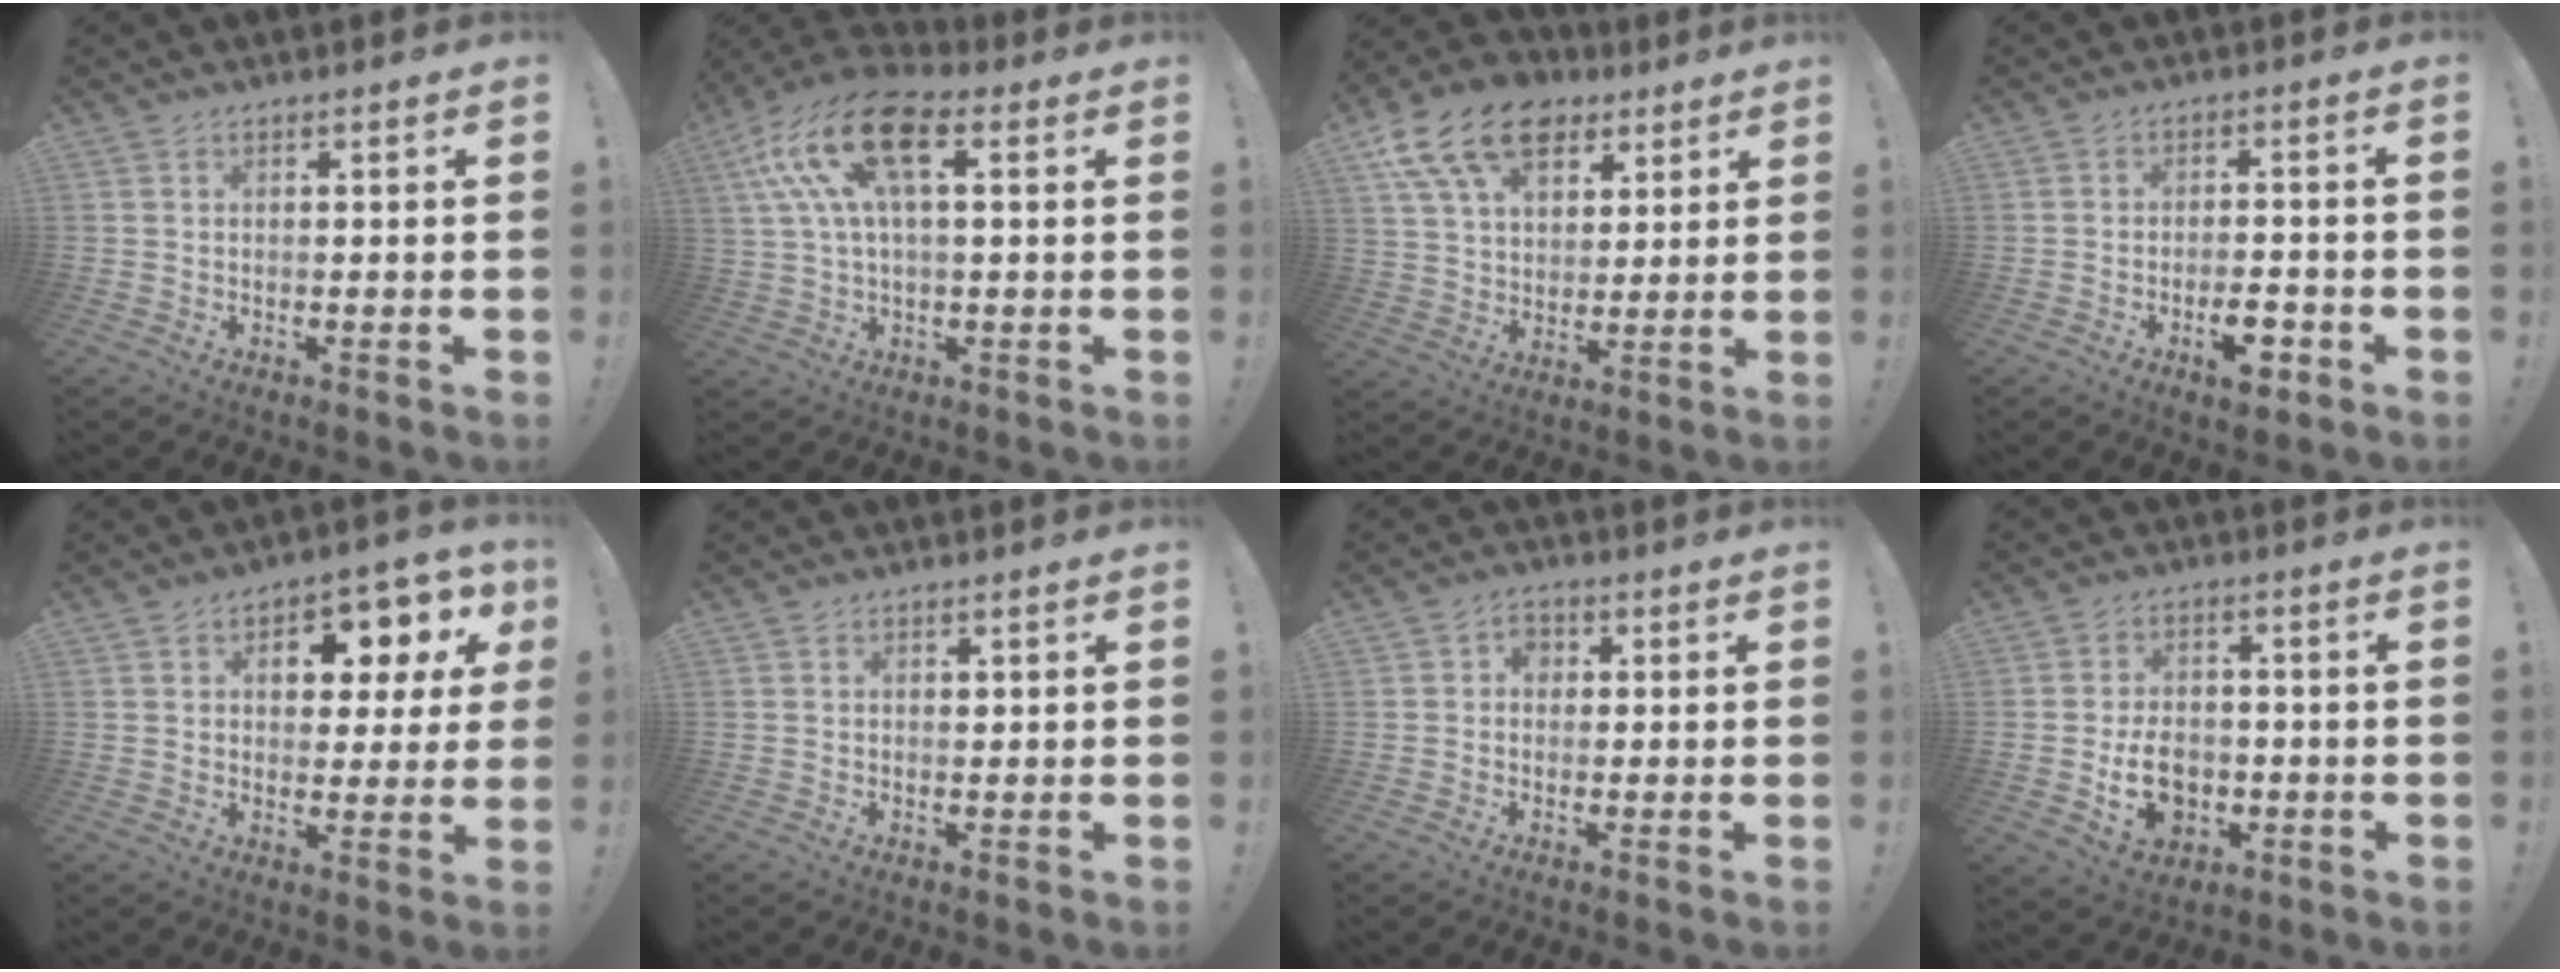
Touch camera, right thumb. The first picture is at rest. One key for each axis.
{"total": 17.3, "fx": 5.6, "fy": 8.1, "fz": 14.2, "tx": -0.269, "ty": -0.005, "tz": 0.093}
{"total": 18.3, "fx": 9.2, "fy": 12.1, "fz": 10.1, "tx": -0.158, "ty": -0.042, "tz": 0.171}
{"total": 6.7, "fx": -3.1, "fy": 2.9, "fz": 5.2, "tx": -0.071, "ty": 0.011, "tz": -0.051}
{"total": 9.9, "fx": 4.1, "fy": 5.8, "fz": 6.8, "tx": -0.084, "ty": -0.025, "tz": 0.068}
{"total": 0.6, "fx": 0.4, "fy": 0.4, "fz": 0.1, "tx": 0.004, "ty": -0.002, "tz": 0.007}
{"total": 3.4, "fx": 0.1, "fy": 2.8, "fz": 1.9, "tx": -0.029, "ty": 0.006, "tz": 0.001}
{"total": 10.7, "fx": -2.4, "fy": 8.1, "fz": 6.6, "tx": -0.094, "ty": 0.007, "tz": -0.039}